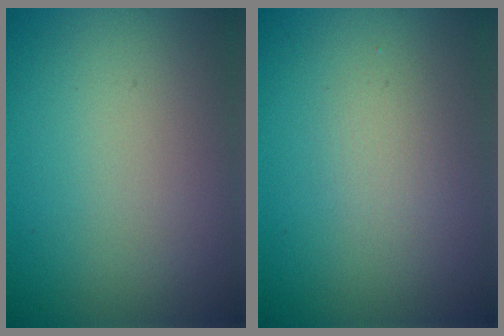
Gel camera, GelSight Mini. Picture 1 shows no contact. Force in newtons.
{"total": 1.4, "press": 1.4, "slide": 0.1}